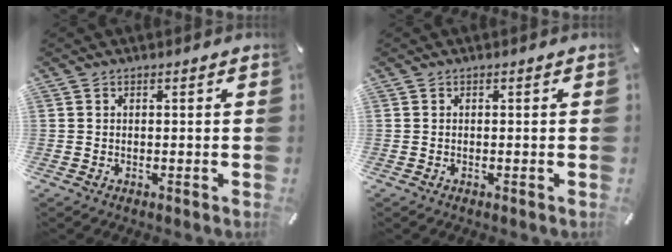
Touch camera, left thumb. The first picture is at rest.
{"total": 0.0}